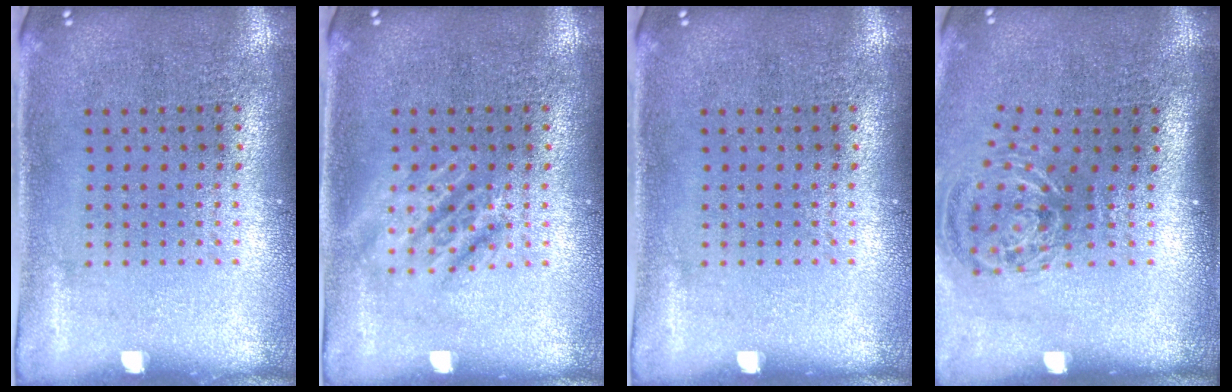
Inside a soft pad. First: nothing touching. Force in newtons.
{"total": 2.0, "press": 2.0, "slide": 0.3}
{"total": 0.0}
{"total": 1.3, "press": 1.0, "slide": 0.9}